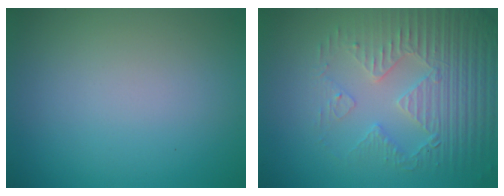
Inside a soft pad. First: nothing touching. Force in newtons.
{"total": 4.4, "press": 4.3, "slide": 0.7}